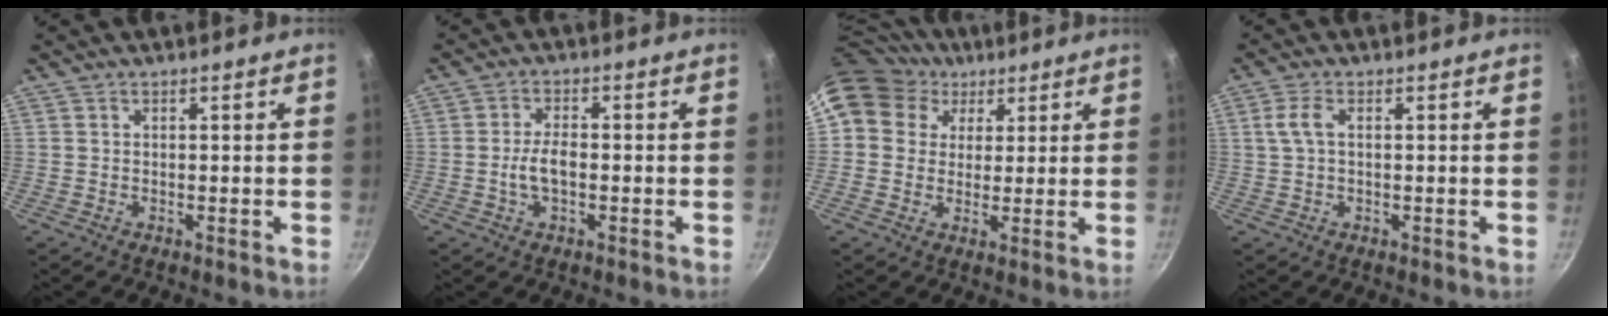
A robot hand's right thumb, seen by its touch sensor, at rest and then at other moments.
{"total": 4.6, "force": [-0.9, 2.2, 3.9], "torque": [-0.069, 0.016, -0.018]}
{"total": 14.0, "force": [6.1, 11.6, 5.1], "torque": [-0.086, 0.014, 0.099]}
{"total": 3.3, "force": [0.5, 1.2, 3.1], "torque": [-0.076, 0.008, 0.009]}